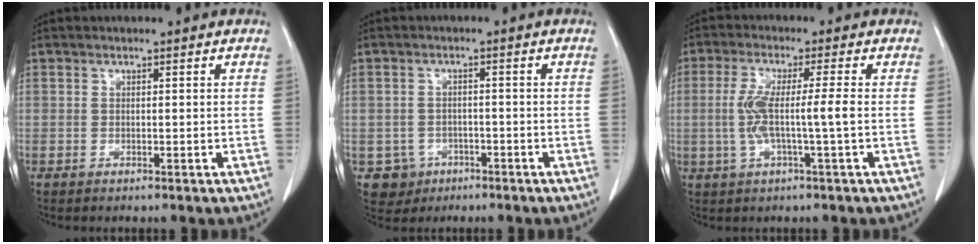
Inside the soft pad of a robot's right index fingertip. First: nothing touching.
{"total": 4.3, "force": [-1.9, 3.8, 0.1], "torque": [0.001, 0.011, -0.026]}
{"total": 6.4, "force": [-0.5, -0.3, 6.3], "torque": [-0.130, 0.007, -0.007]}